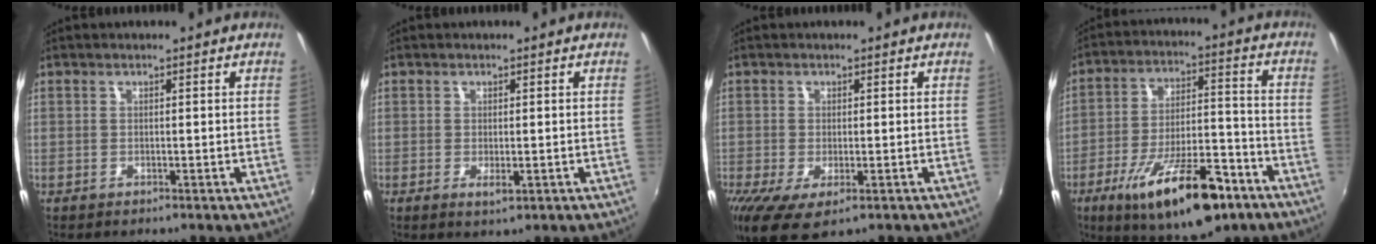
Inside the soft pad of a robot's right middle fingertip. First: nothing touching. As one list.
[{"total": 1.9, "force": [-0.4, 0.6, 1.7], "torque": [-0.031, -0.006, -0.004]}, {"total": 6.7, "force": [-3.2, 2.6, 5.3], "torque": [-0.106, -0.031, -0.048]}, {"total": 19.8, "force": [-11.7, 6.3, 14.6], "torque": [-0.249, -0.018, -0.176]}]